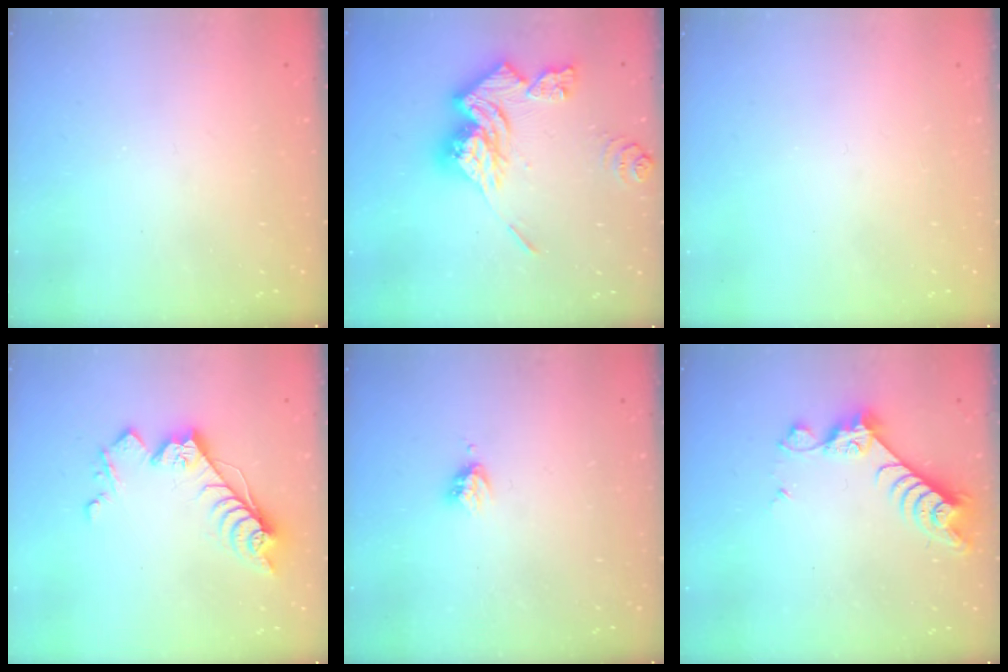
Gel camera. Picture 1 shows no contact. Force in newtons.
{"total": 18.2, "press": 18.1, "slide": 2.0}
{"total": 0.0}
{"total": 13.9, "press": 13.9, "slide": 0.5}
{"total": 3.0, "press": 3.0, "slide": 0.4}
{"total": 7.7, "press": 7.6, "slide": 1.1}